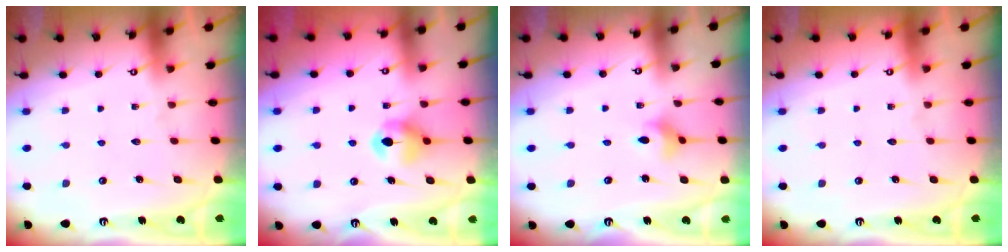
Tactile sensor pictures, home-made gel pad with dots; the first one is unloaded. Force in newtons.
{"total": 7.3, "press": 7.3, "slide": 0.5}
{"total": 4.0, "press": 3.9, "slide": 0.7}
{"total": 0.0}